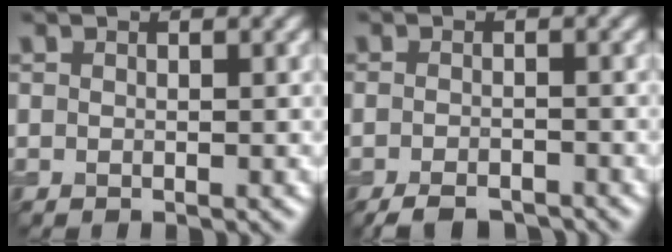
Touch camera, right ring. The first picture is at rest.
{"total": 3.7, "force": [-2.8, 1.0, 2.2], "torque": [-0.039, -0.008, -0.048]}